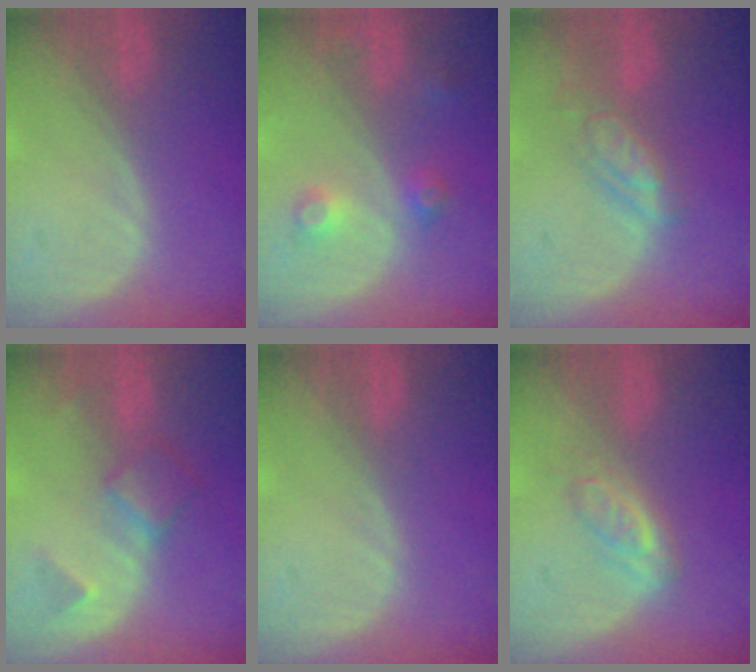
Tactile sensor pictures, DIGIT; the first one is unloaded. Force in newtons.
{"total": 3.8, "press": 3.5, "slide": 1.4}
{"total": 5.7, "press": 5.0, "slide": 2.7}
{"total": 5.1, "press": 4.5, "slide": 2.4}
{"total": 0.0}
{"total": 4.1, "press": 4.0, "slide": 0.3}